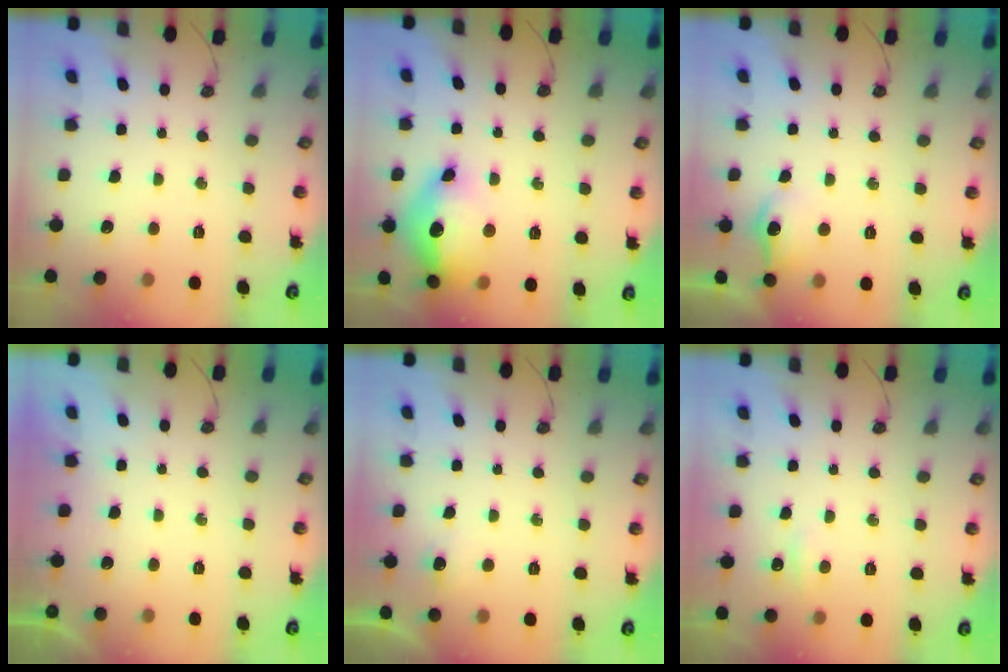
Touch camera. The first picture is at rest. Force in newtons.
{"total": 17.5, "press": 17.4, "slide": 1.6}
{"total": 9.6, "press": 9.6, "slide": 0.9}
{"total": 0.0}
{"total": 3.9, "press": 3.8, "slide": 1.0}
{"total": 3.7, "press": 3.7, "slide": 0.5}